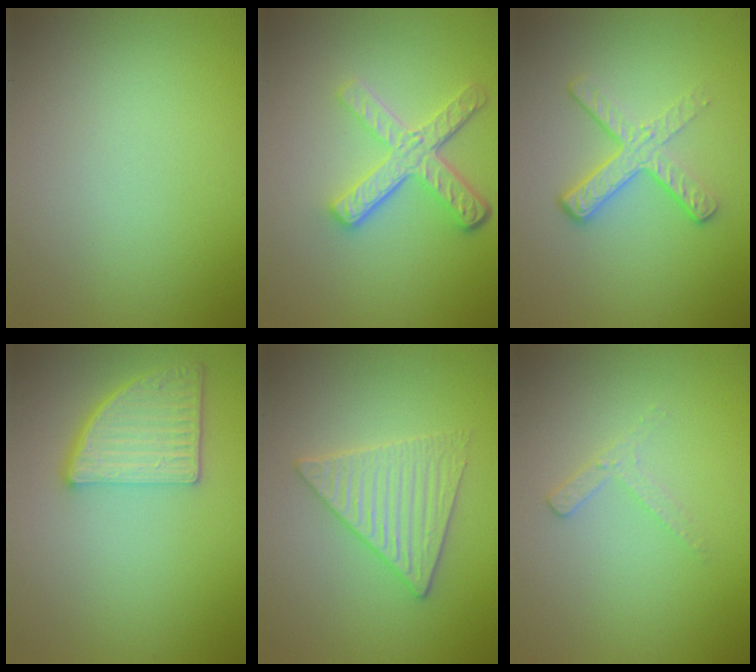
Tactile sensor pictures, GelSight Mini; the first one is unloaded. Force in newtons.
{"total": 4.9, "press": 3.6, "slide": 3.3}
{"total": 3.9, "press": 2.6, "slide": 2.9}
{"total": 4.5, "press": 4.0, "slide": 2.1}
{"total": 3.3, "press": 3.2, "slide": 0.3}
{"total": 1.6, "press": 1.5, "slide": 0.4}